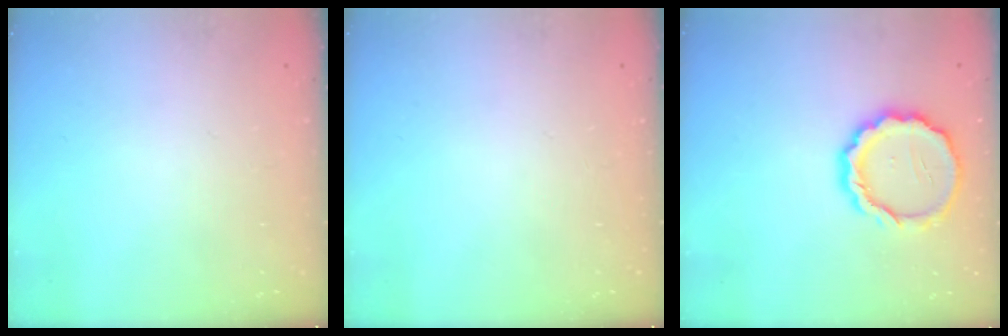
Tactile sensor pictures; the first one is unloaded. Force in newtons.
{"total": 0.0}
{"total": 13.2, "press": 13.0, "slide": 2.7}